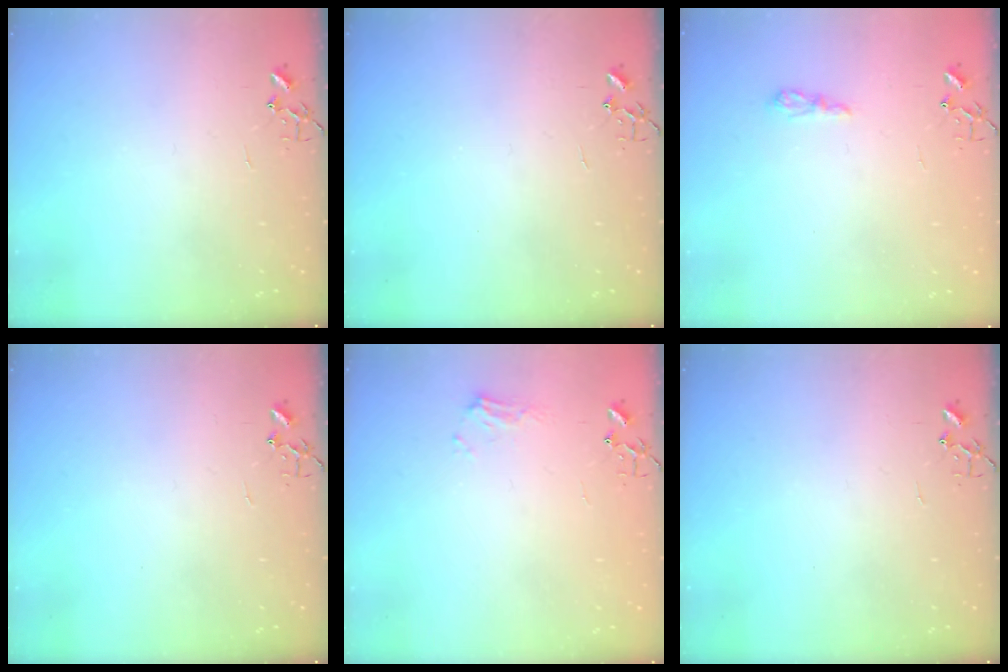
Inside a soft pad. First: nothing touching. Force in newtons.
{"total": 0.0}
{"total": 6.3, "press": 6.2, "slide": 0.8}
{"total": 0.0}
{"total": 7.2, "press": 7.2, "slide": 0.8}
{"total": 0.0}